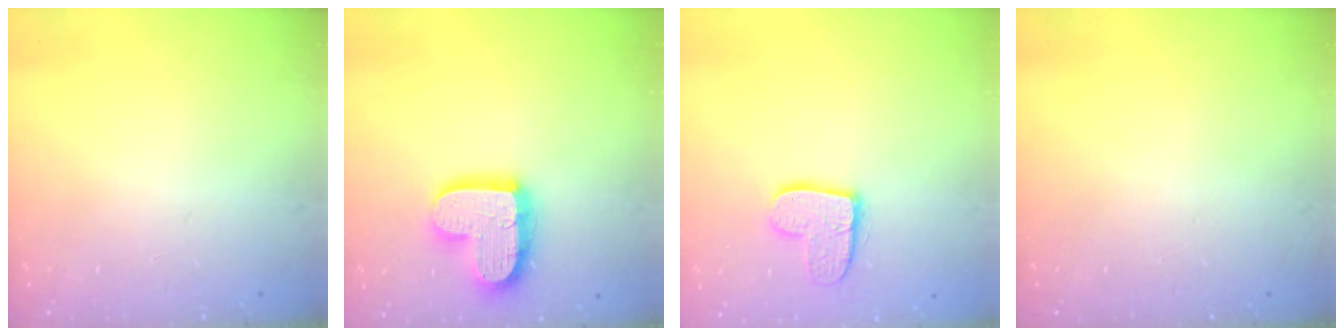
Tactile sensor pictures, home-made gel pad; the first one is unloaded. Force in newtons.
{"total": 15.6, "press": 15.5, "slide": 1.3}
{"total": 11.6, "press": 11.6, "slide": 1.0}
{"total": 0.0}